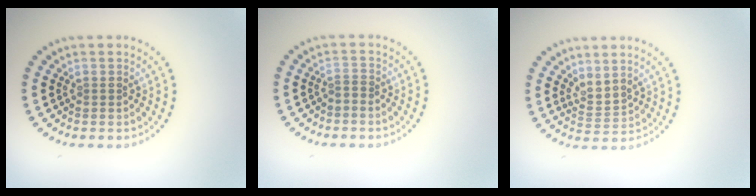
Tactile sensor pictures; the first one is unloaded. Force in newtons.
{"total": 0.6, "press": 0.3, "slide": 0.5}
{"total": 2.1, "press": 1.4, "slide": 1.5}